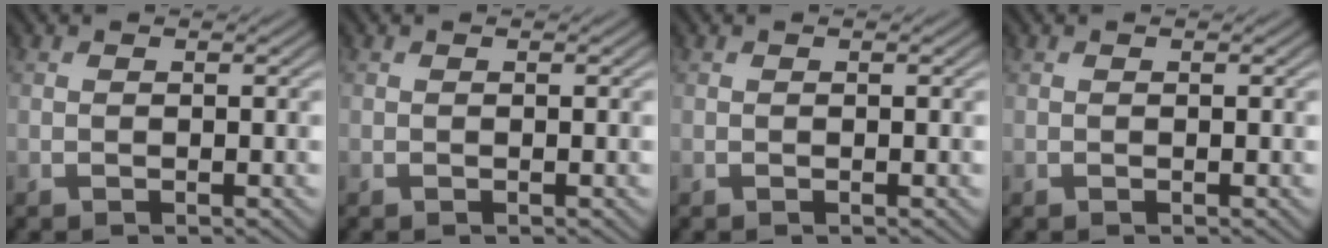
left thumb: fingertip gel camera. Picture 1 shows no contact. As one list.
[{"total": 0.0}, {"total": 0.0}, {"total": 0.0}]